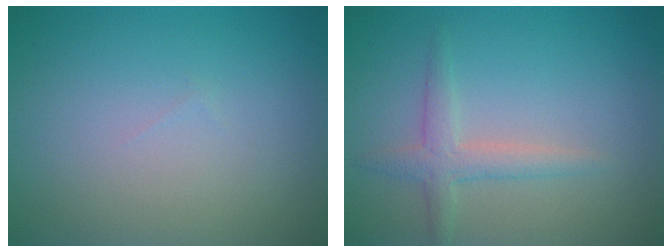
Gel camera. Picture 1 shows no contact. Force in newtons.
{"total": 2.2, "press": 2.2, "slide": 0.1}